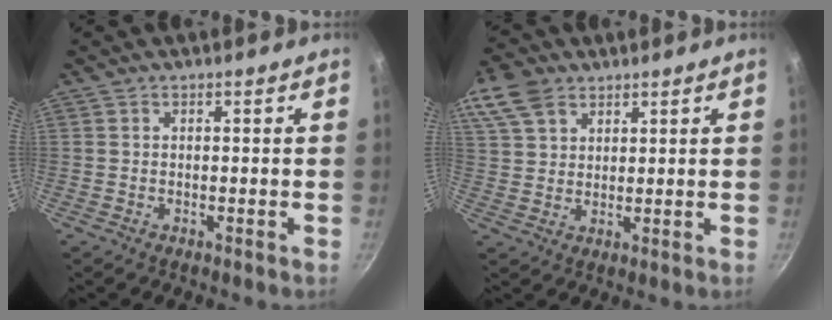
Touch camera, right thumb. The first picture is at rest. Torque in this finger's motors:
{"motor_torque": [-0.65, 1.10, 0.36, -0.14, 0.12]}